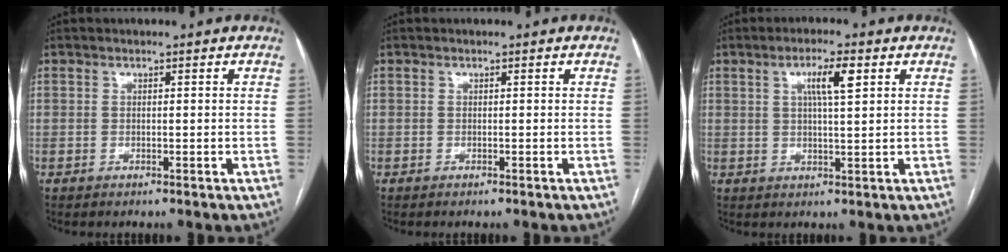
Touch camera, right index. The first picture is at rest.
{"total": 0.0}
{"total": 5.0, "force": [1.9, 0.4, 4.6], "torque": [-0.082, 0.003, 0.033]}